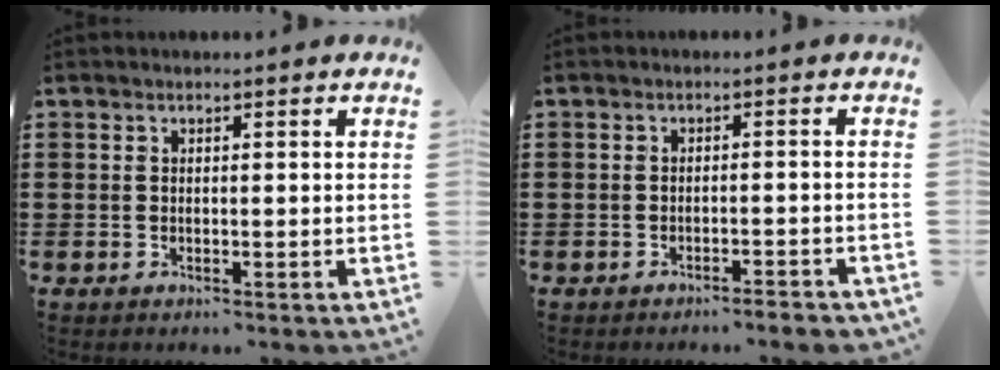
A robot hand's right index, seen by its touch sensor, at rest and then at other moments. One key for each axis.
{"total": 2.1, "fx": -2.0, "fy": -0.1, "fz": 0.6, "tx": -0.012, "ty": -0.001, "tz": -0.041}